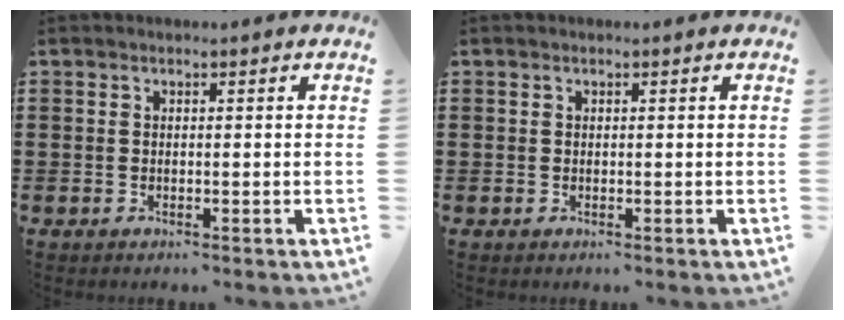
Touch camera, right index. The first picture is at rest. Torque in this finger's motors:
{"motor_torque": [0.61, 0.33, 0.09, 0.02]}